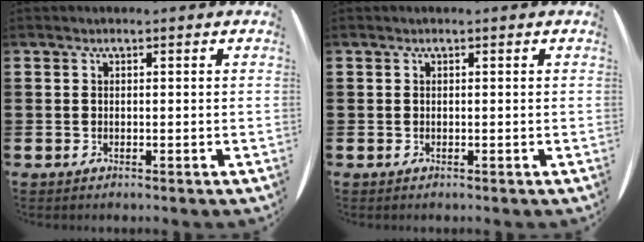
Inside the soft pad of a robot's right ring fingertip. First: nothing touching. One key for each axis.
{"total": 0.0}